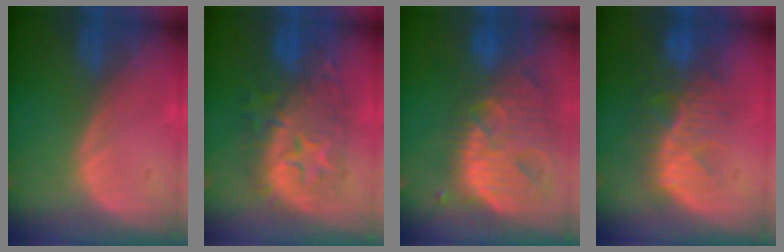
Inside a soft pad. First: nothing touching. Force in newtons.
{"total": 9.9, "press": 9.9, "slide": 0.5}
{"total": 13.7, "press": 11.6, "slide": 7.3}
{"total": 10.0, "press": 8.5, "slide": 5.3}